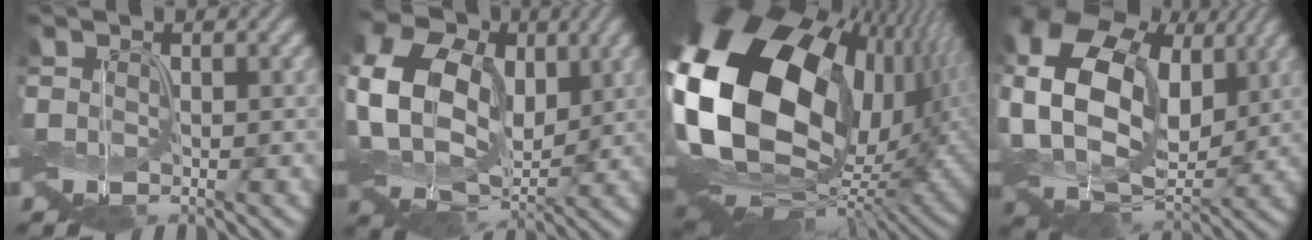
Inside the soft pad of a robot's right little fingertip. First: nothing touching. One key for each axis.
{"total": 12.7, "fx": 2.0, "fy": 9.5, "fz": 8.2, "tx": -0.185, "ty": 0.019, "tz": 0.034}
{"total": 20.4, "fx": 2.5, "fy": 13.8, "fz": 14.8, "tx": -0.328, "ty": -0.010, "tz": 0.056}
{"total": 14.5, "fx": 2.4, "fy": 10.6, "fz": 9.6, "tx": -0.193, "ty": 0.020, "tz": 0.049}